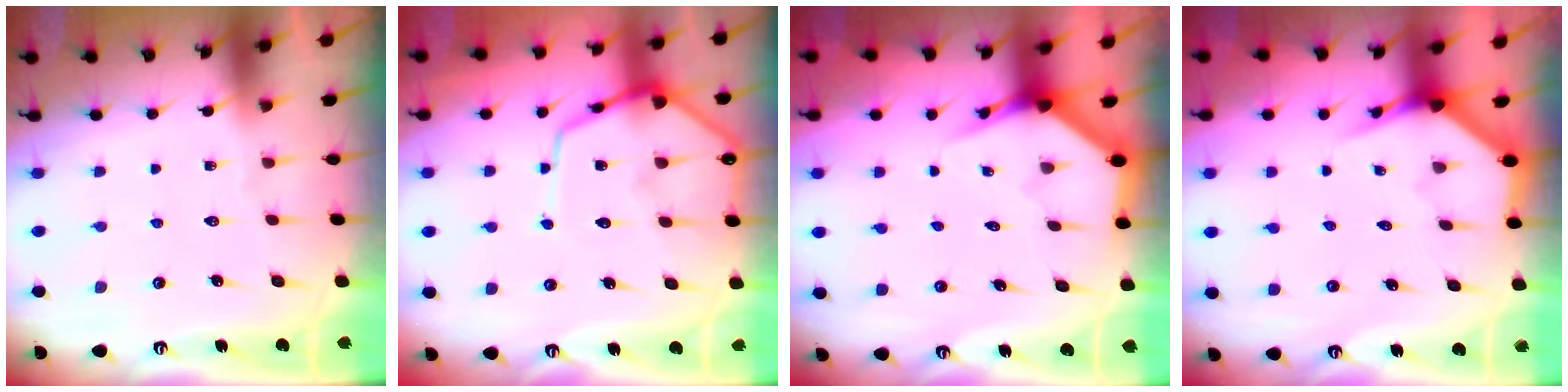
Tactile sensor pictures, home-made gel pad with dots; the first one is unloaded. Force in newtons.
{"total": 10.4, "press": 10.4, "slide": 1.1}
{"total": 3.8, "press": 3.8, "slide": 0.3}
{"total": 3.8, "press": 3.8, "slide": 0.2}